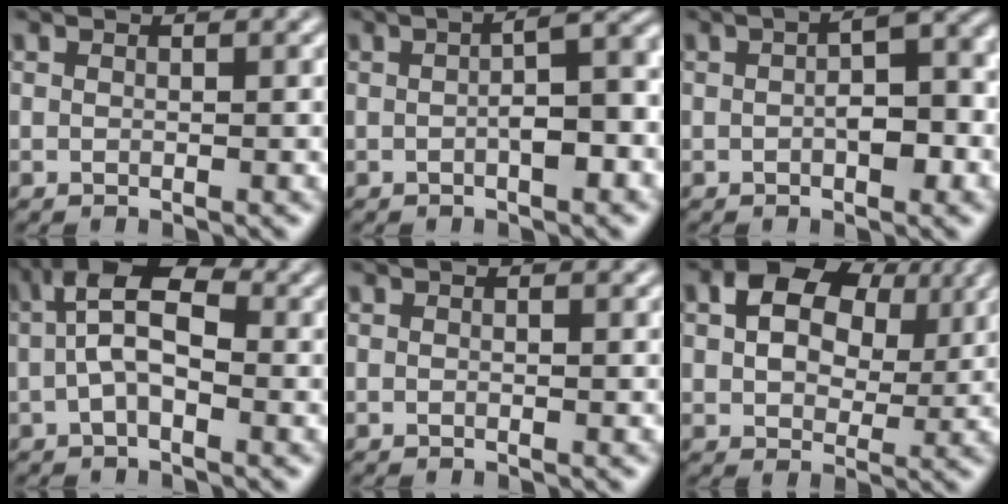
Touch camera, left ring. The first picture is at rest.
{"total": 5.6, "force": [-0.3, 1.6, 5.3], "torque": [-0.062, 0.021, -0.004]}
{"total": 4.6, "force": [-0.4, 1.8, 4.2], "torque": [-0.061, 0.016, -0.004]}
{"total": 6.1, "force": [0.4, 3.3, 5.2], "torque": [-0.101, 0.026, -0.001]}
{"total": 0.0}
{"total": 8.5, "force": [3.1, 5.7, 5.5], "torque": [-0.109, 0.031, 0.047]}